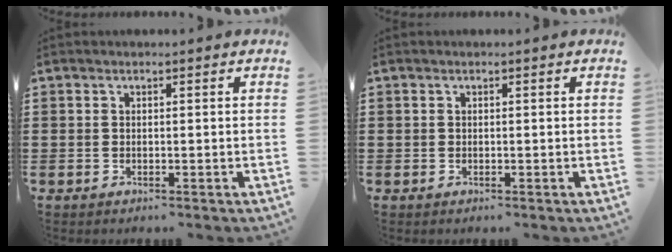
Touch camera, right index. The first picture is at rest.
{"total": 0.0}